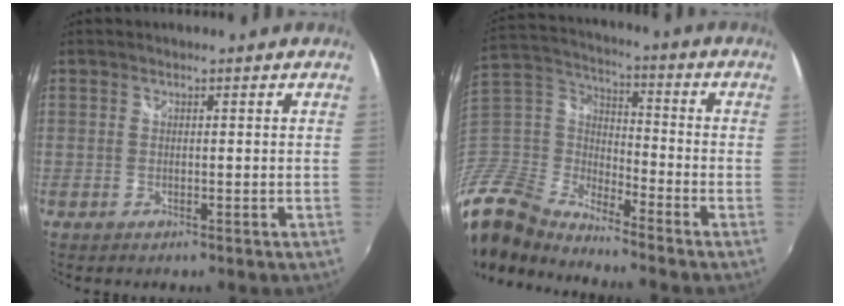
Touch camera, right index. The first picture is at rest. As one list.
[{"total": 15.4, "force": [-12.0, 7.1, 6.6], "torque": [-0.177, 0.001, -0.255]}]